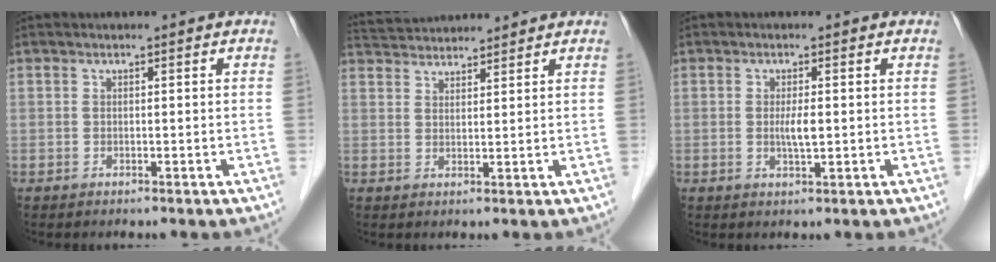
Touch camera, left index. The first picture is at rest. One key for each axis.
{"total": 7.9, "fx": 7.7, "fy": 0.9, "fz": 1.6, "tx": -0.037, "ty": 0.038, "tz": 0.127}
{"total": 2.4, "fx": 0.0, "fy": 0.3, "fz": 2.4, "tx": -0.048, "ty": -0.002, "tz": 0.001}